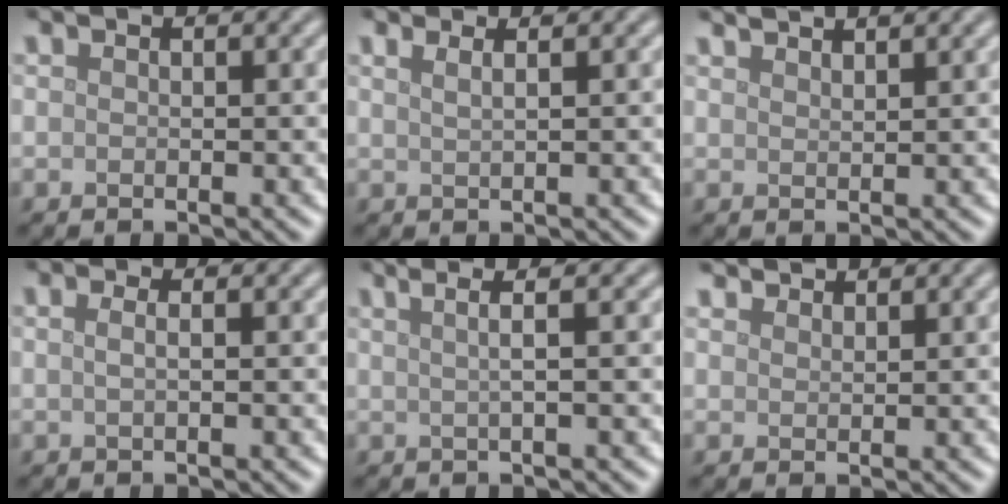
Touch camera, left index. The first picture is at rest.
{"total": 2.8, "force": [1.7, 1.4, 1.8], "torque": [-0.006, 0.010, -0.007]}
{"total": 2.1, "force": [1.9, 0.4, 0.8], "torque": [0.002, 0.005, 0.021]}
{"total": 1.6, "force": [0.5, 0.8, 1.3], "torque": [-0.015, 0.001, -0.008]}
{"total": 4.2, "force": [1.7, 1.6, 3.4], "torque": [-0.037, 0.023, -0.009]}
{"total": 2.1, "force": [2.0, 0.4, 0.3], "torque": [-0.008, 0.003, 0.034]}